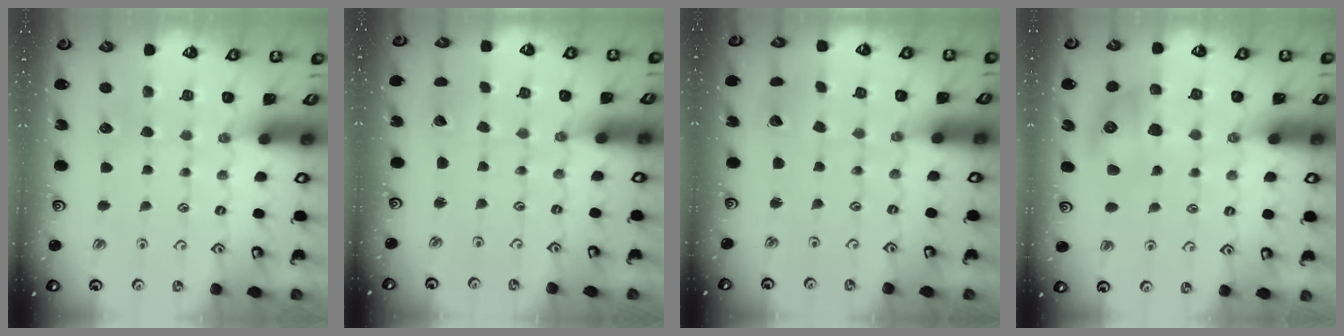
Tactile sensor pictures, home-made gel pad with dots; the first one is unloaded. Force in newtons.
{"total": 1.3, "press": 1.3, "slide": 0.0}
{"total": 3.0, "press": 3.0, "slide": 0.3}
{"total": 10.1, "press": 10.1, "slide": 0.2}